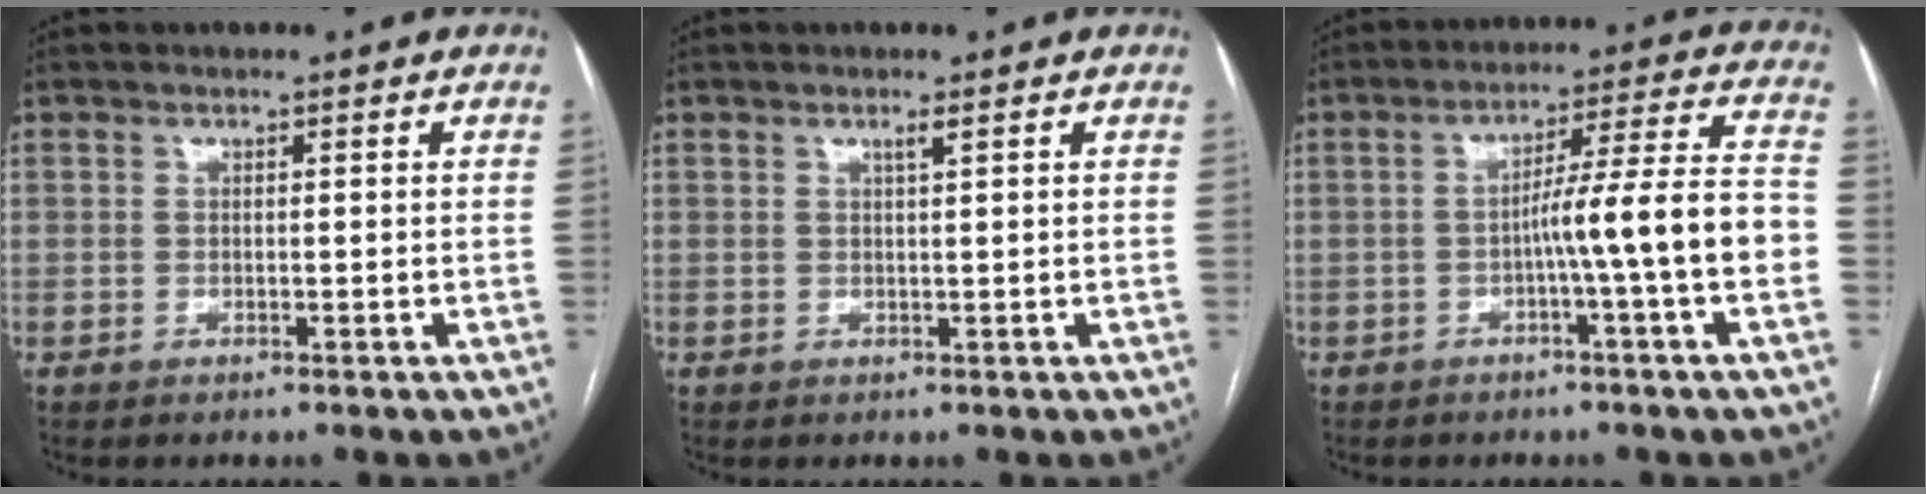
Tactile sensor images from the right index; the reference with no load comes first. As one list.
[{"total": 0.9, "force": [0.5, -0.2, 0.8], "torque": [-0.019, -0.002, 0.012]}, {"total": 10.4, "force": [-2.7, -1.1, 10.0], "torque": [-0.155, 0.019, -0.043]}]